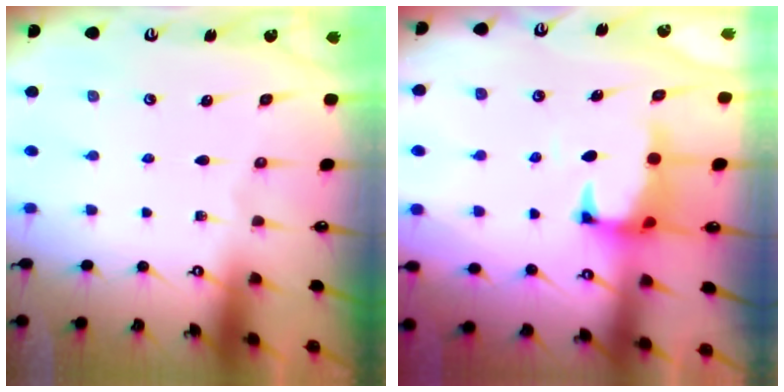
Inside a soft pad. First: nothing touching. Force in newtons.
{"total": 1.2, "press": 0.8, "slide": 1.0}